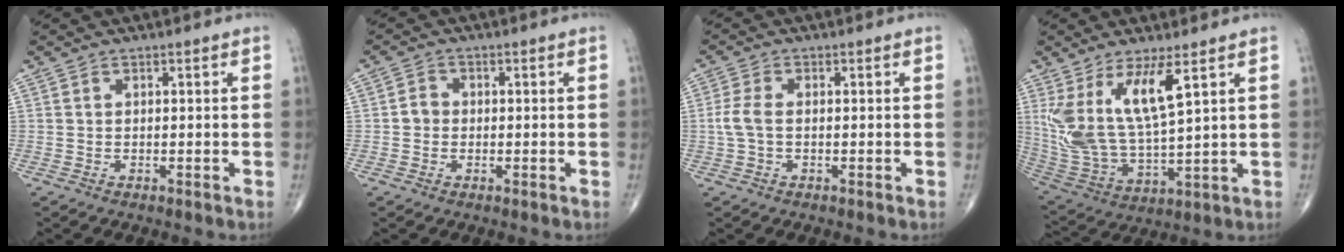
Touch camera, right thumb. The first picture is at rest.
{"total": 2.3, "force": [-0.3, 2.0, 1.0], "torque": [-0.007, 0.007, -0.011]}
{"total": 3.6, "force": [-0.2, 1.9, 3.1], "torque": [-0.081, 0.007, -0.008]}
{"total": 14.8, "force": [6.1, 4.5, 12.7], "torque": [-0.267, -0.040, 0.136]}